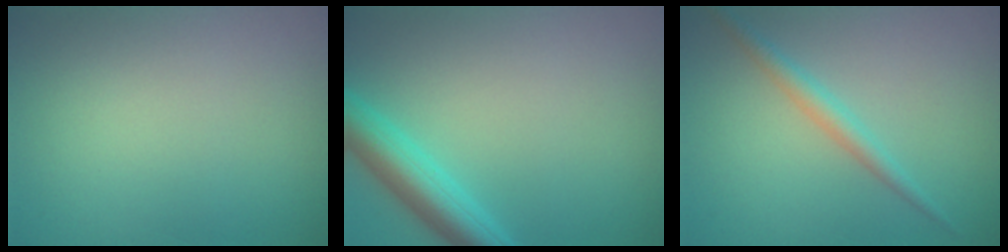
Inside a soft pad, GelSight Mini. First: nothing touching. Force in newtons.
{"total": 4.1, "press": 4.1, "slide": 0.3}
{"total": 1.8, "press": 1.8, "slide": 0.0}